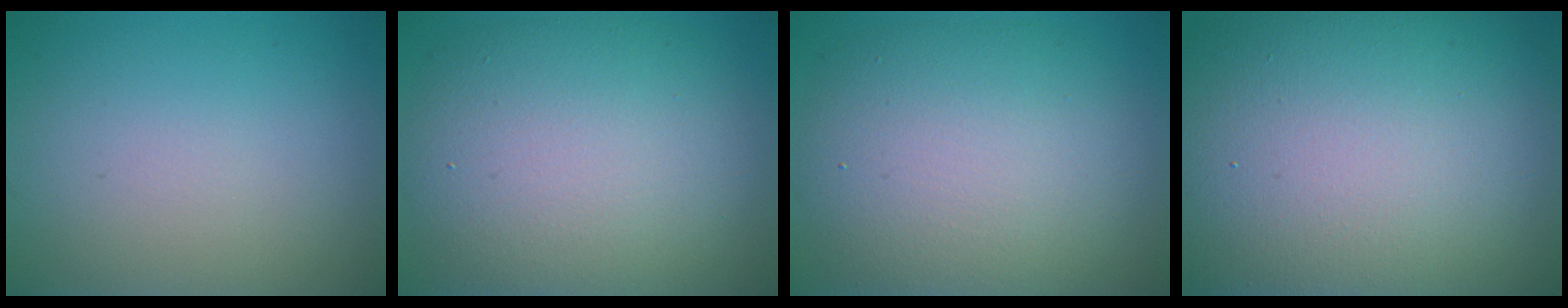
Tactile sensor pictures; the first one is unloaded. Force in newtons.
{"total": 11.1, "press": 11.1, "slide": 0.6}
{"total": 9.9, "press": 9.9, "slide": 0.4}
{"total": 20.5, "press": 20.5, "slide": 1.4}